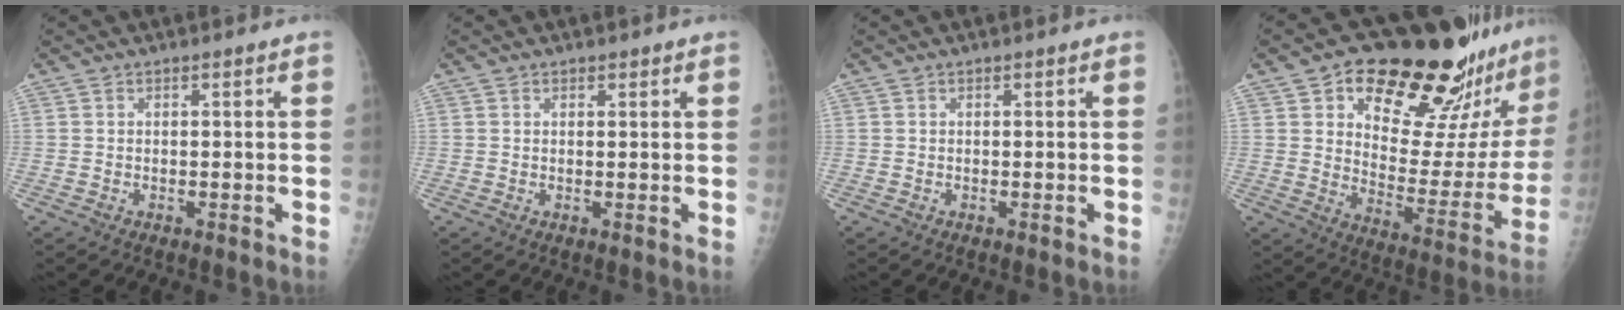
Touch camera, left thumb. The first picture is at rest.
{"total": 1.0, "force": [0.7, 0.6, 0.4], "torque": [0.001, -0.004, 0.009]}
{"total": 0.0}
{"total": 27.4, "force": [19.8, 9.6, 16.3], "torque": [-0.187, -0.093, 0.279]}